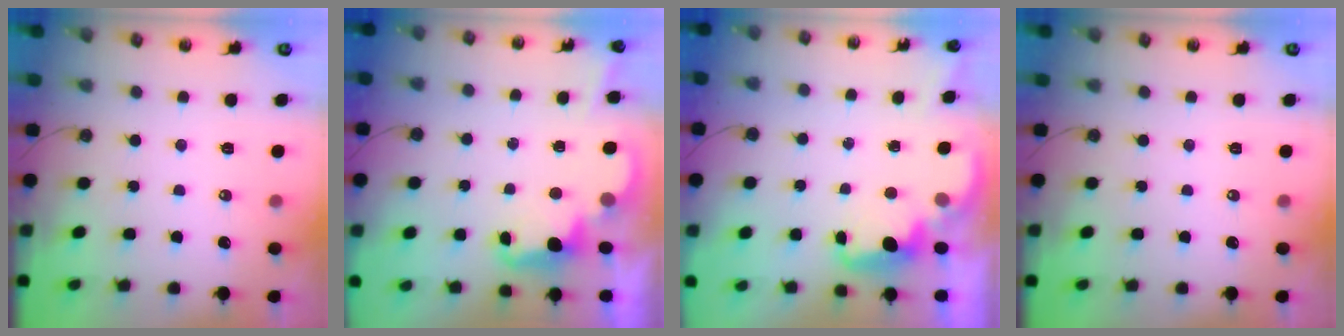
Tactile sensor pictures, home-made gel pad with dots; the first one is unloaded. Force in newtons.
{"total": 2.4, "press": 2.4, "slide": 0.6}
{"total": 2.2, "press": 2.1, "slide": 0.6}
{"total": 0.0}